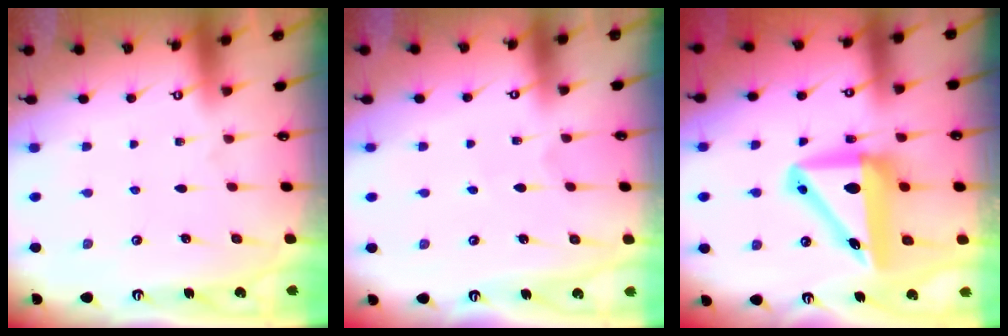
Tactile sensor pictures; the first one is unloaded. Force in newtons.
{"total": 2.3, "press": 2.2, "slide": 0.2}
{"total": 13.9, "press": 13.6, "slide": 2.9}